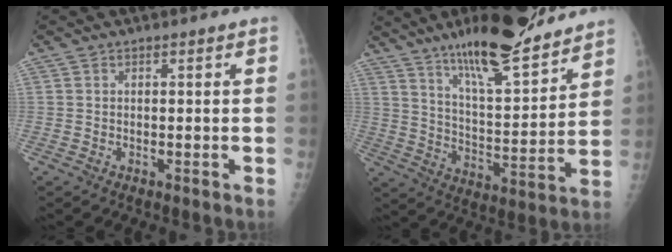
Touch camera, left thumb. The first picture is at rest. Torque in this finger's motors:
{"motor_torque": [1.41, 1.39, 1.23, -1.14, 0.32]}